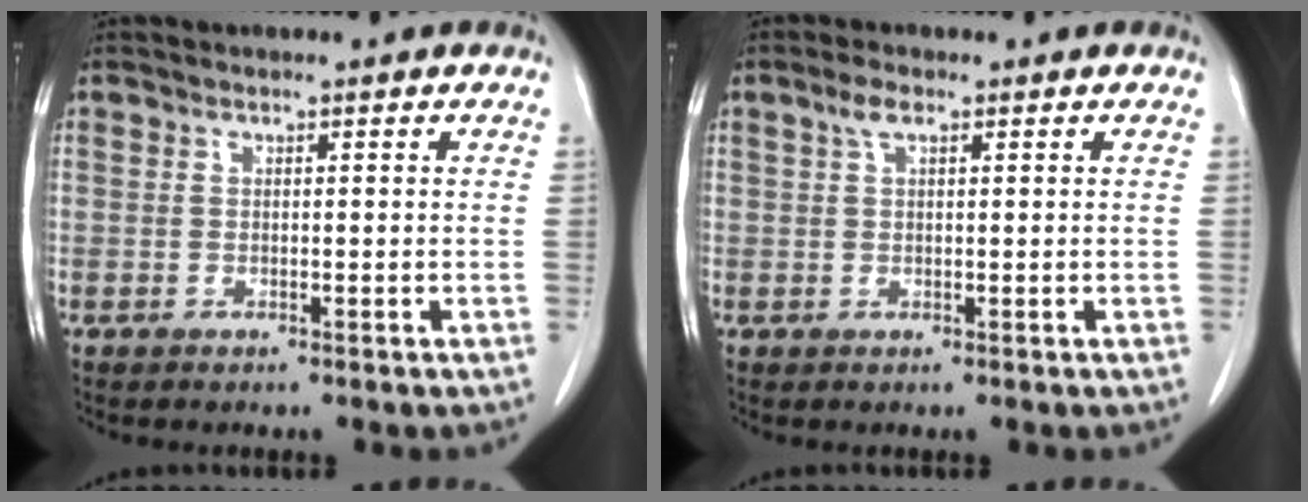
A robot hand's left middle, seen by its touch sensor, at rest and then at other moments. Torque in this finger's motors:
{"motor_torque": [0.40, -0.24, -0.07, 0.01]}